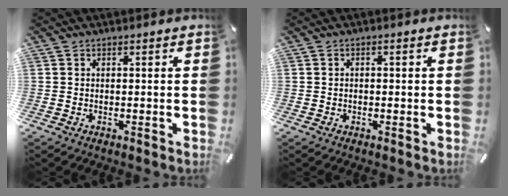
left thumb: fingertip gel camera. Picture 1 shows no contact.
{"total": 0.8, "force": [-0.2, 0.4, 0.7], "torque": [-0.013, 0.001, -0.005]}